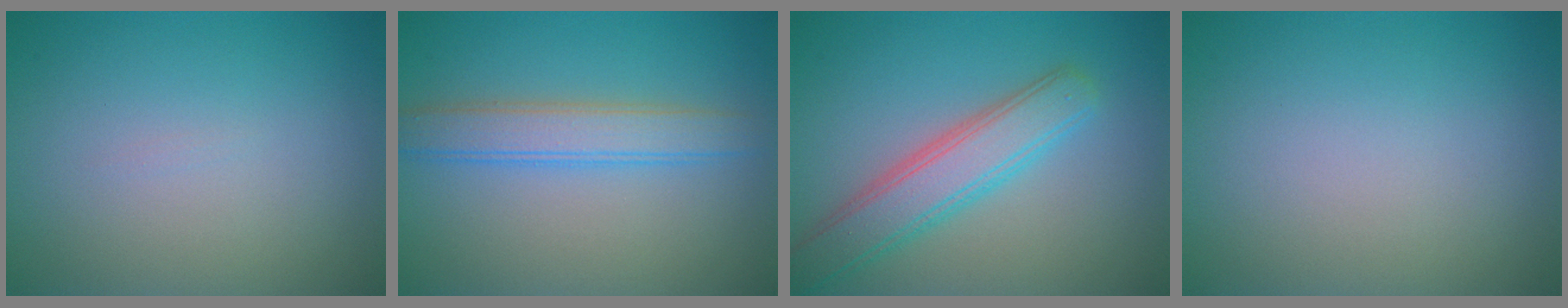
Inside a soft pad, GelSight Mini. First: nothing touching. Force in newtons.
{"total": 3.5, "press": 3.5, "slide": 0.1}
{"total": 5.0, "press": 4.9, "slide": 0.3}
{"total": 0.0}